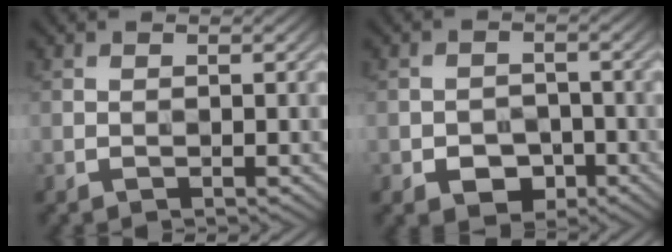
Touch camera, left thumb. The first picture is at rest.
{"total": 4.1, "force": [-2.0, 2.8, 2.2], "torque": [-0.035, -0.003, -0.037]}